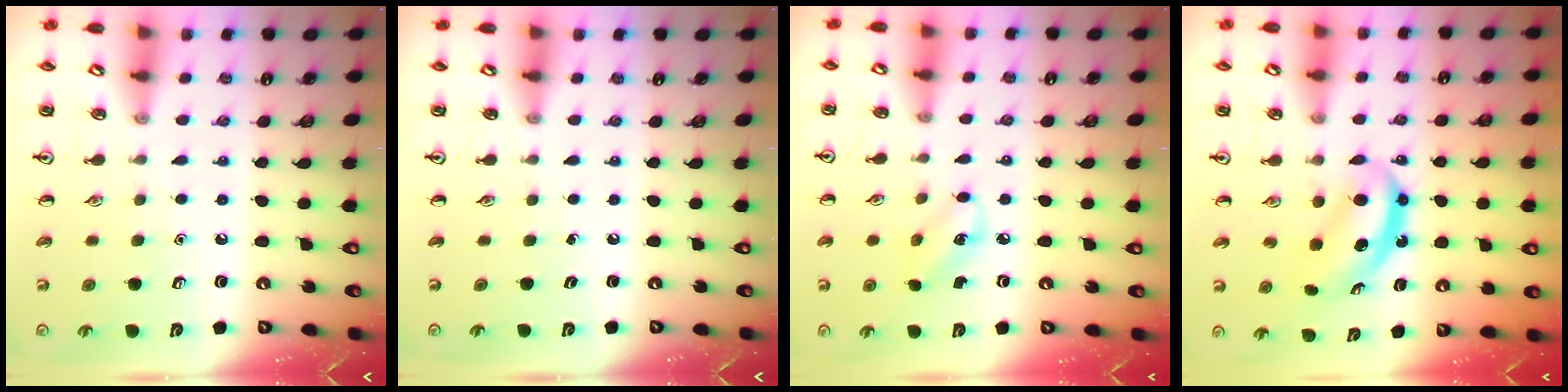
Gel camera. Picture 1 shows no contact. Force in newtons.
{"total": 0.0}
{"total": 4.2, "press": 4.1, "slide": 1.1}
{"total": 5.9, "press": 5.8, "slide": 0.8}